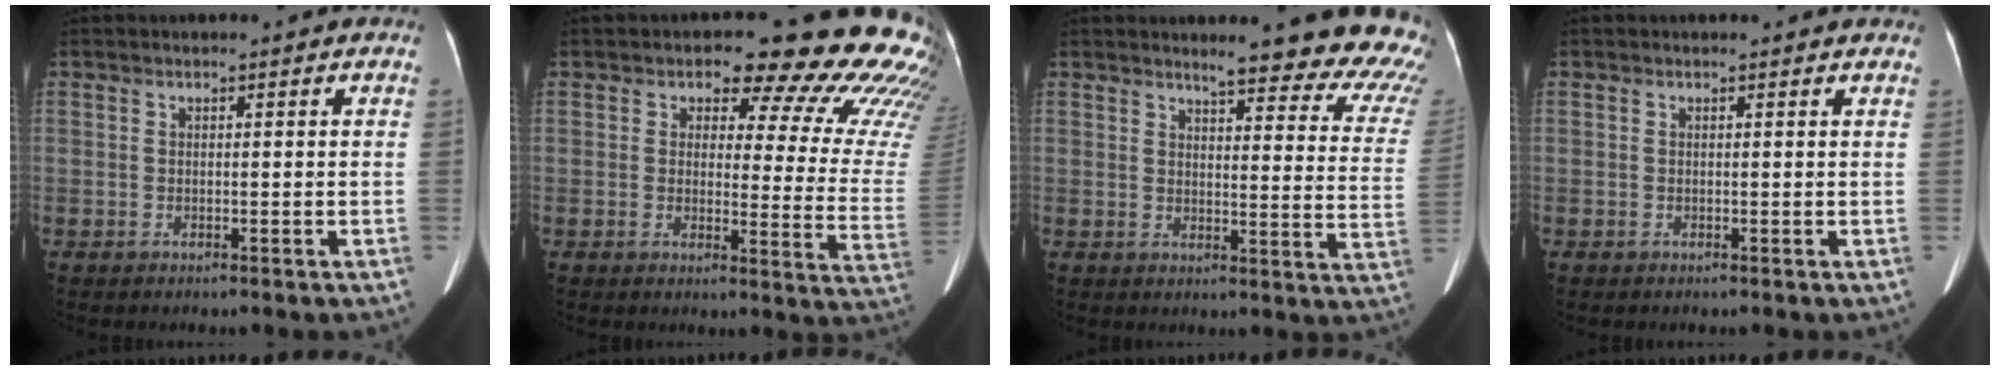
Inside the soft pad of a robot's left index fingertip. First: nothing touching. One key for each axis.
{"total": 18.9, "fx": 15.2, "fy": 5.7, "fz": 9.7, "tx": -0.094, "ty": -0.069, "tz": 0.149}
{"total": 18.4, "fx": 17.2, "fy": 2.7, "fz": 6.0, "tx": -0.039, "ty": -0.089, "tz": 0.172}
{"total": 1.3, "fx": 1.1, "fy": 0.8, "fz": 0.2, "tx": -0.006, "ty": 0.010, "tz": 0.003}